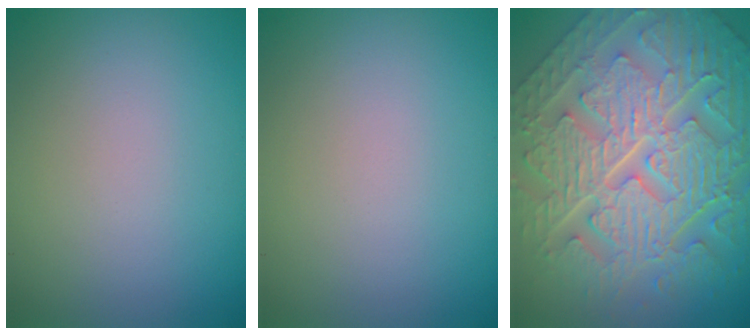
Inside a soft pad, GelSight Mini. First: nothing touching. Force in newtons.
{"total": 0.0}
{"total": 11.6, "press": 7.8, "slide": 8.6}